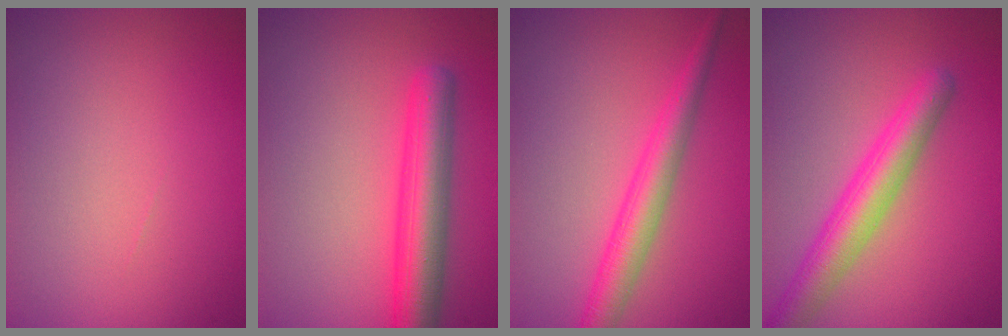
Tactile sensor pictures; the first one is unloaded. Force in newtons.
{"total": 5.7, "press": 5.7, "slide": 0.1}
{"total": 3.6, "press": 3.6, "slide": 0.2}
{"total": 4.9, "press": 4.9, "slide": 0.2}